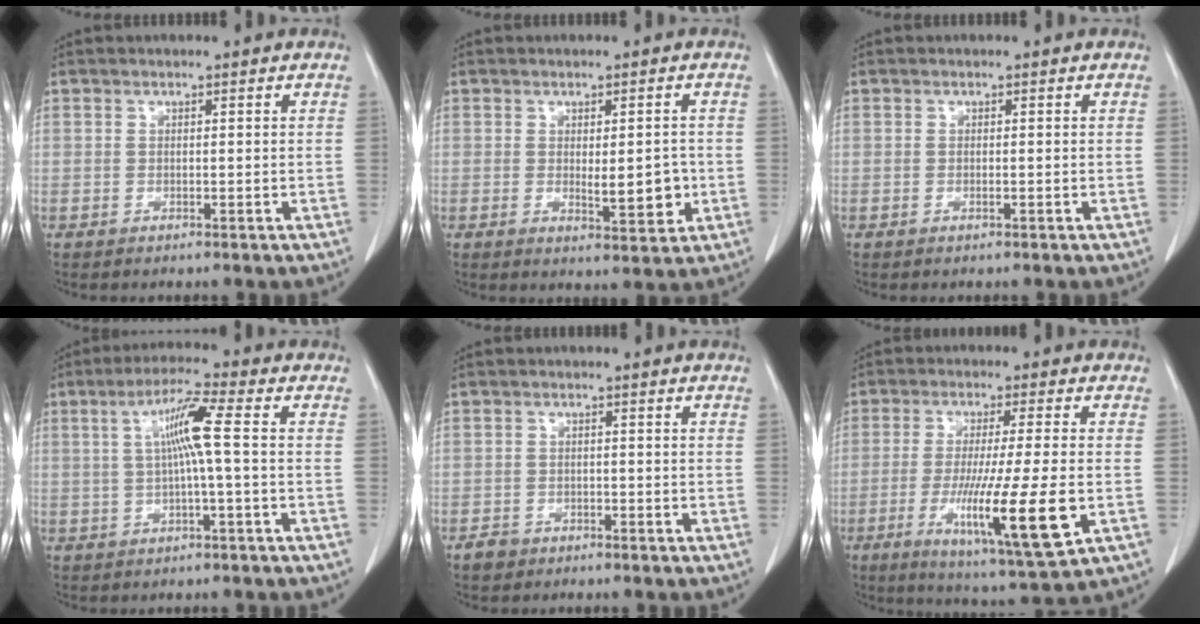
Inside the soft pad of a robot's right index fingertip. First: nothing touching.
{"total": 5.3, "force": [-0.5, 1.7, 4.9], "torque": [-0.064, -0.007, 0.003]}
{"total": 0.0}
{"total": 6.8, "force": [0.6, -0.3, 6.8], "torque": [-0.129, 0.014, 0.009]}
{"total": 2.3, "force": [-1.7, 1.6, 0.1], "torque": [-0.008, 0.006, -0.027]}
{"total": 14.6, "force": [-3.7, 0.2, 14.1], "torque": [-0.249, -0.039, -0.057]}